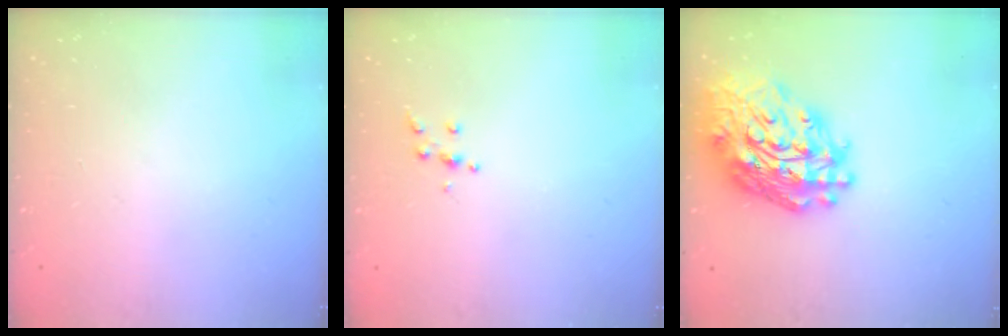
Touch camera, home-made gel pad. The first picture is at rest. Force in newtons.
{"total": 4.8, "press": 4.8, "slide": 0.6}
{"total": 24.3, "press": 24.2, "slide": 2.6}